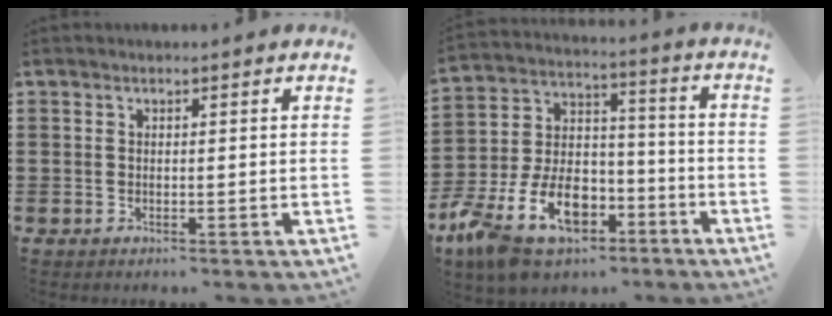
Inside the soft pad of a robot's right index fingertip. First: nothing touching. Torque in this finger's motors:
{"motor_torque": [2.14, 0.00, 1.05, 0.21]}